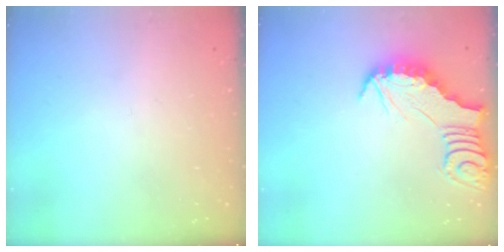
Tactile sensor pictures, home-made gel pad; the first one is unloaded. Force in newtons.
{"total": 3.0, "press": 3.0, "slide": 0.3}